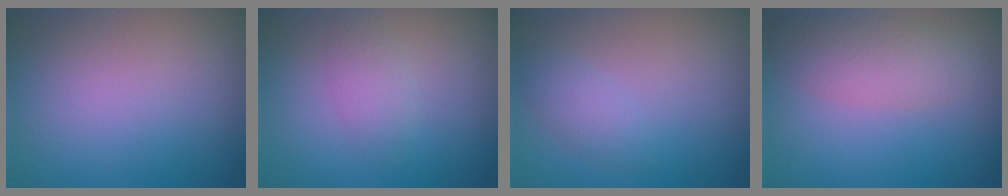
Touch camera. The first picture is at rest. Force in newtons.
{"total": 2.3, "press": 2.3, "slide": 0.0}
{"total": 1.6, "press": 1.6, "slide": 0.0}
{"total": 3.6, "press": 3.6, "slide": 0.1}